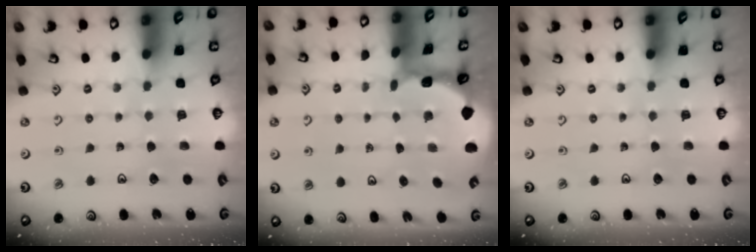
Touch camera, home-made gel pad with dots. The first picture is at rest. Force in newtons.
{"total": 1.3, "press": 1.3, "slide": 0.1}
{"total": 0.0}